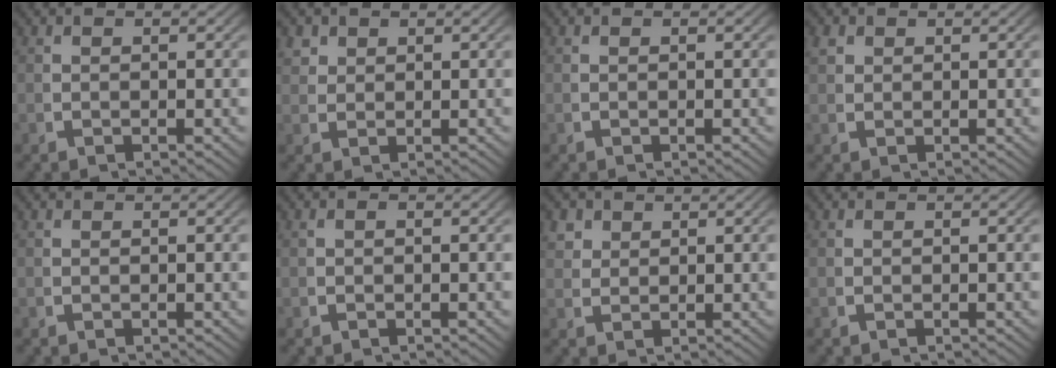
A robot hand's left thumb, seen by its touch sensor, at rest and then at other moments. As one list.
[{"total": 2.0, "force": [1.4, 1.3, 0.7], "torque": [-0.017, -0.004, 0.035]}, {"total": 0.0}, {"total": 1.2, "force": [0.9, 0.8, 0.4], "torque": [-0.013, -0.005, 0.024]}, {"total": 0.0}, {"total": 0.0}, {"total": 2.6, "force": [1.6, 1.8, 1.0], "torque": [-0.026, -0.006, 0.038]}, {"total": 0.0}]